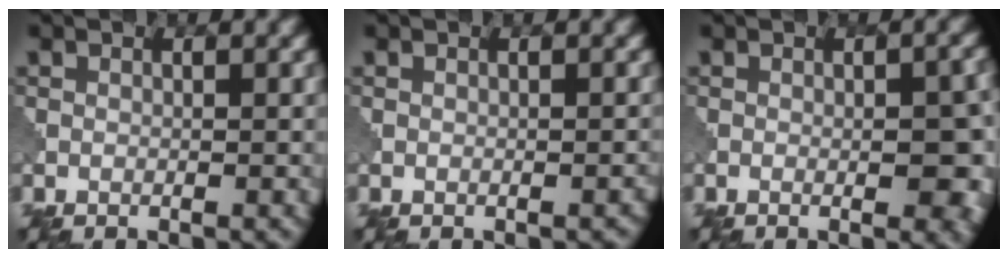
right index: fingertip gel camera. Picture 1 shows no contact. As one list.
[{"total": 0.6, "force": [-0.5, 0.2, 0.2], "torque": [-0.002, 0.000, -0.008]}, {"total": 5.0, "force": [-0.7, 1.3, 4.7], "torque": [-0.062, -0.003, -0.006]}]